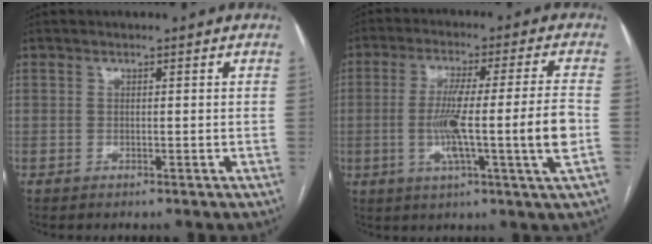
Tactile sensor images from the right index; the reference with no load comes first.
{"total": 13.7, "force": [-2.1, -1.2, 13.4], "torque": [-0.236, -0.001, -0.041]}